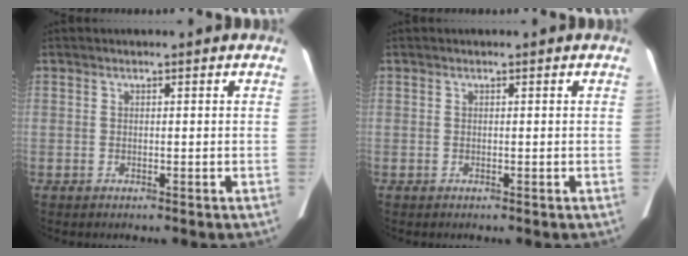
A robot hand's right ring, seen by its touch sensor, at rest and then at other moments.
{"total": 0.0}